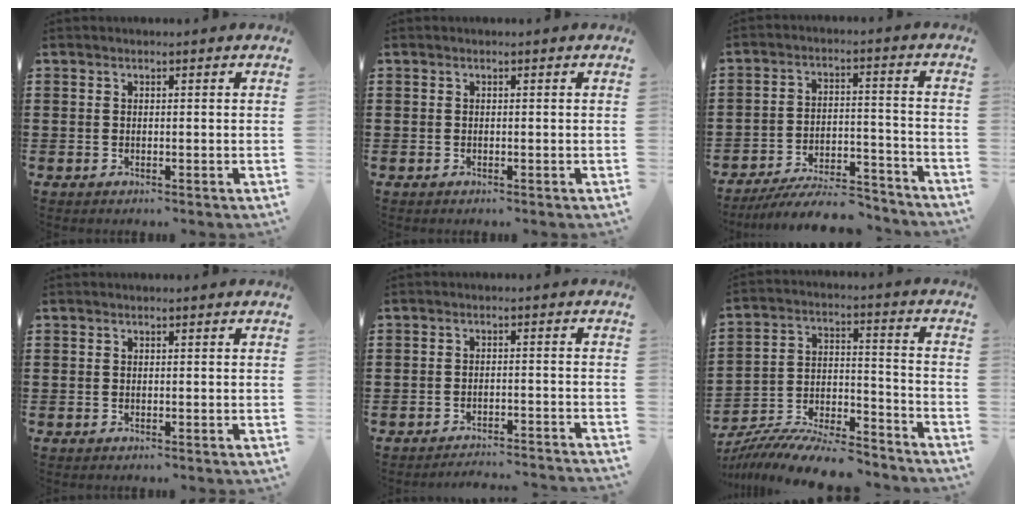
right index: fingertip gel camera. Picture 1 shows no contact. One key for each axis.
{"total": 0.0}
{"total": 8.5, "fx": -7.8, "fy": 1.3, "fz": 3.0, "tx": -0.047, "ty": 0.017, "tz": -0.148}
{"total": 0.0}
{"total": 2.7, "fx": -2.6, "fy": -0.3, "fz": 0.2, "tx": -0.010, "ty": -0.003, "tz": -0.055}
{"total": 10.7, "fx": -10.0, "fy": 1.3, "fz": 3.7, "tx": -0.063, "ty": 0.021, "tz": -0.193}